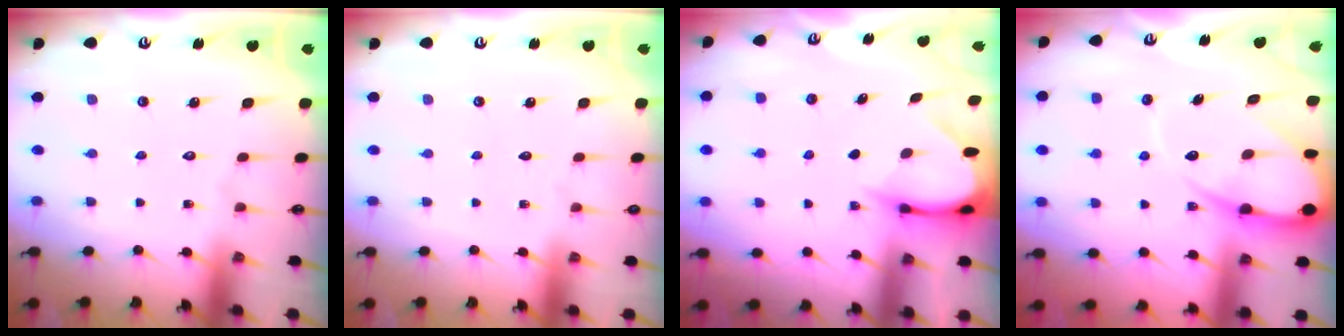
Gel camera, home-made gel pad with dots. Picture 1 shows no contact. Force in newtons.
{"total": 0.0}
{"total": 3.3, "press": 3.3, "slide": 0.3}
{"total": 11.9, "press": 11.9, "slide": 1.0}